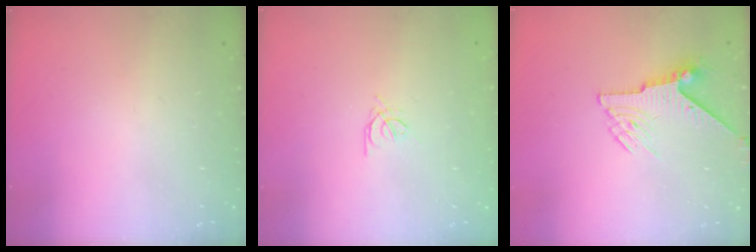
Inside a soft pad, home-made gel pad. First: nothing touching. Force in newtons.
{"total": 1.2, "press": 1.1, "slide": 0.4}
{"total": 6.8, "press": 6.7, "slide": 0.9}